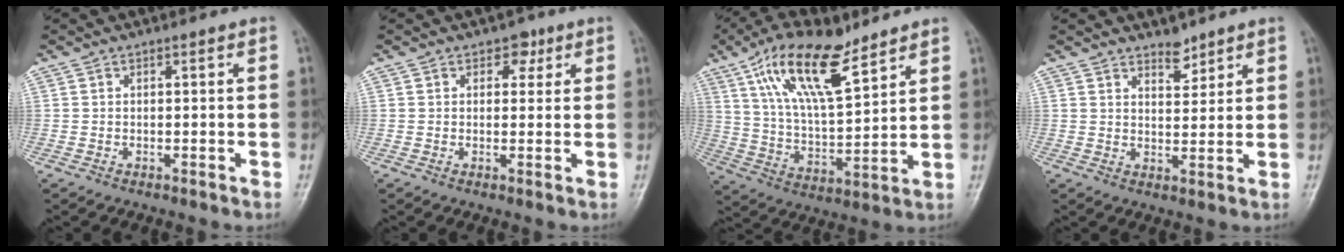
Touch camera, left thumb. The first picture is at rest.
{"total": 3.1, "force": [1.5, 2.3, 1.4], "torque": [0.005, -0.003, 0.015]}
{"total": 16.7, "force": [10.1, 6.0, 11.8], "torque": [-0.196, -0.037, 0.193]}
{"total": 3.6, "force": [2.9, 1.6, 1.3], "torque": [-0.005, -0.025, 0.050]}